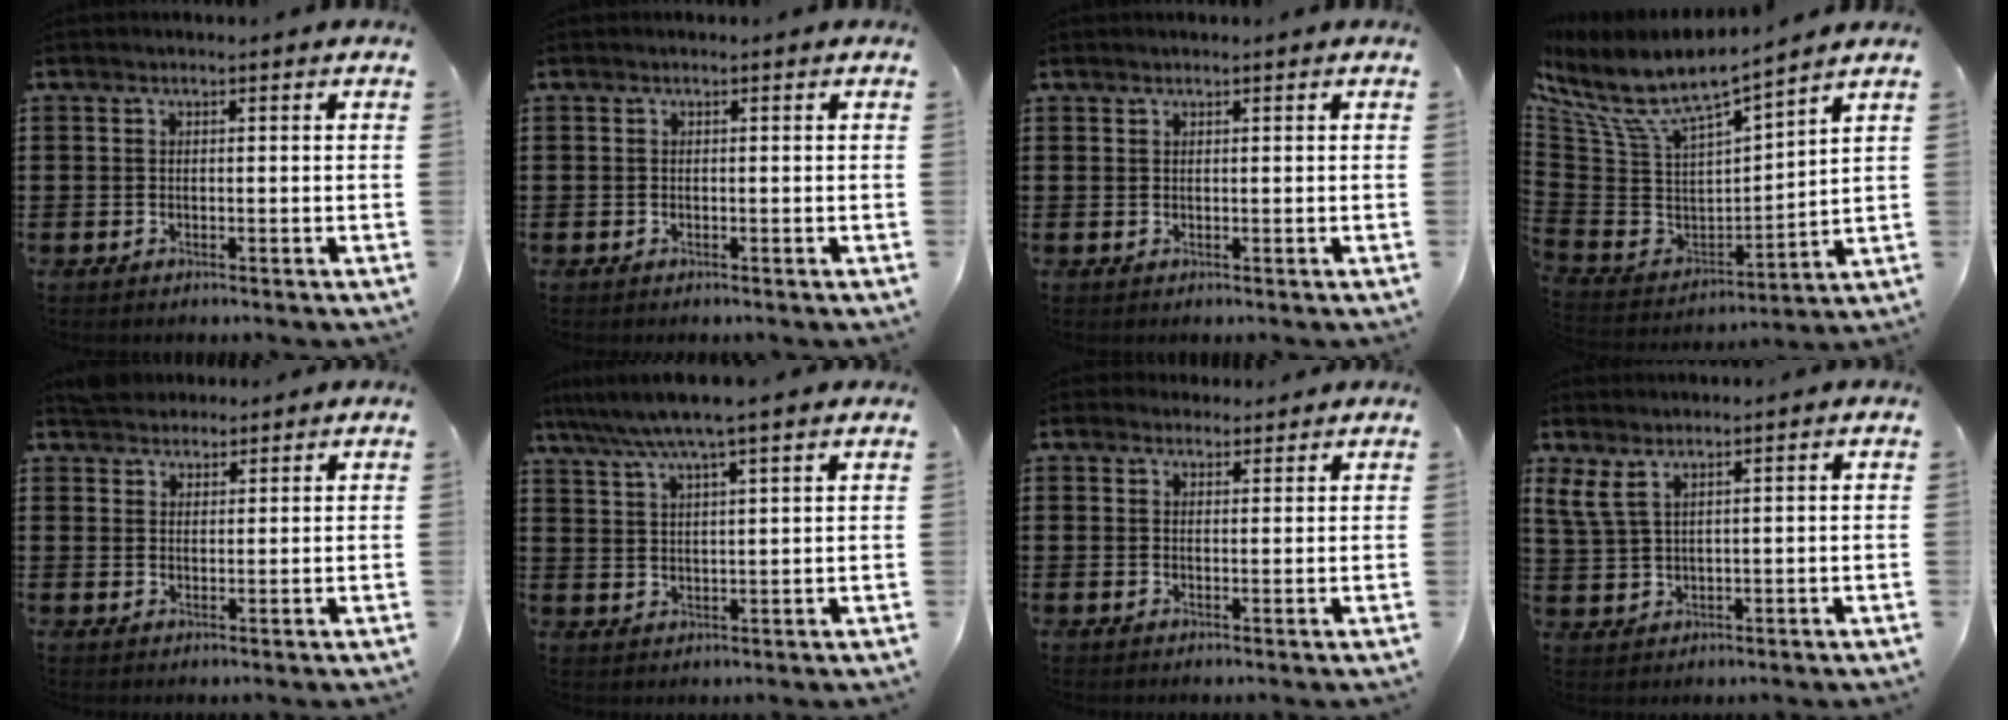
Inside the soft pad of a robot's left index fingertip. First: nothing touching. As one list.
[{"total": 0.0}, {"total": 0.5, "force": [0.5, 0.1, 0.1], "torque": [-0.003, 0.000, 0.011]}, {"total": 8.8, "force": [6.9, 2.1, 5.0], "torque": [-0.136, -0.060, 0.115]}, {"total": 2.9, "force": [2.6, 1.2, -0.3], "torque": [-0.004, 0.004, 0.054]}, {"total": 5.7, "force": [4.8, -0.2, 3.1], "torque": [-0.075, -0.017, 0.083]}, {"total": 2.3, "force": [2.1, 0.9, 0.1], "torque": [-0.007, 0.003, 0.042]}, {"total": 3.7, "force": [2.4, 1.2, 2.5], "torque": [-0.065, 0.000, 0.043]}]